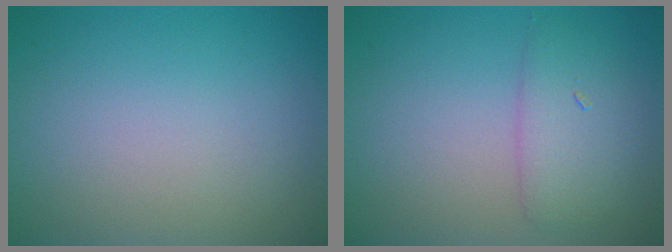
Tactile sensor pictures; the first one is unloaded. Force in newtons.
{"total": 3.0, "press": 3.0, "slide": 0.1}